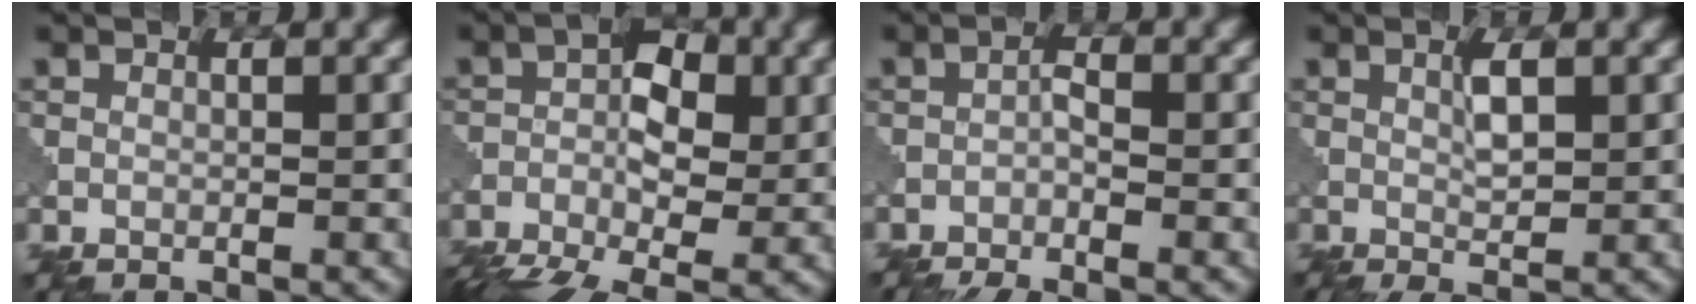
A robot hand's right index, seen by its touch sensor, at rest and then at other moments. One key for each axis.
{"total": 8.9, "fx": -3.4, "fy": 4.9, "fz": 6.6, "tx": -0.114, "ty": -0.010, "tz": -0.068}
{"total": 3.1, "fx": -2.2, "fy": 0.6, "fz": 2.1, "tx": -0.041, "ty": -0.004, "tz": -0.051}
{"total": 2.3, "fx": 0.4, "fy": 0.4, "fz": 2.3, "tx": -0.044, "ty": 0.002, "tz": 0.007}